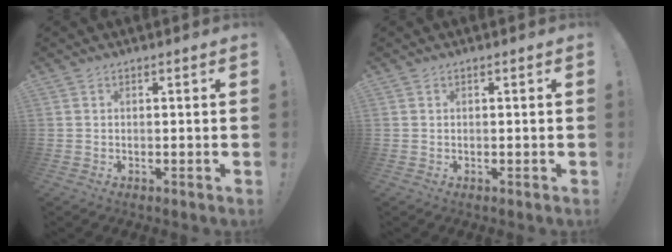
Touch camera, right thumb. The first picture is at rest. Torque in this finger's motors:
{"motor_torque": [0.00, 0.00, 0.00, 0.00, 0.00]}